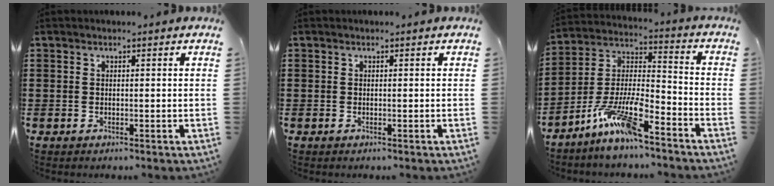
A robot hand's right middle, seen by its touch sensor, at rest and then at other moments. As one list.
[{"total": 0.0}, {"total": 10.7, "force": [-8.0, 2.0, 6.8], "torque": [-0.157, 0.002, -0.159]}]